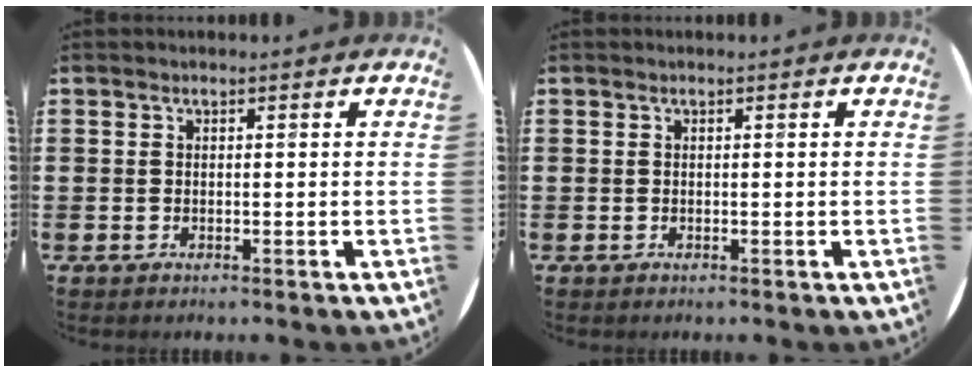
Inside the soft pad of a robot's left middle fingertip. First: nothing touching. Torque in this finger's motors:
{"motor_torque": [-0.03, 0.03, 0.00, 0.00]}